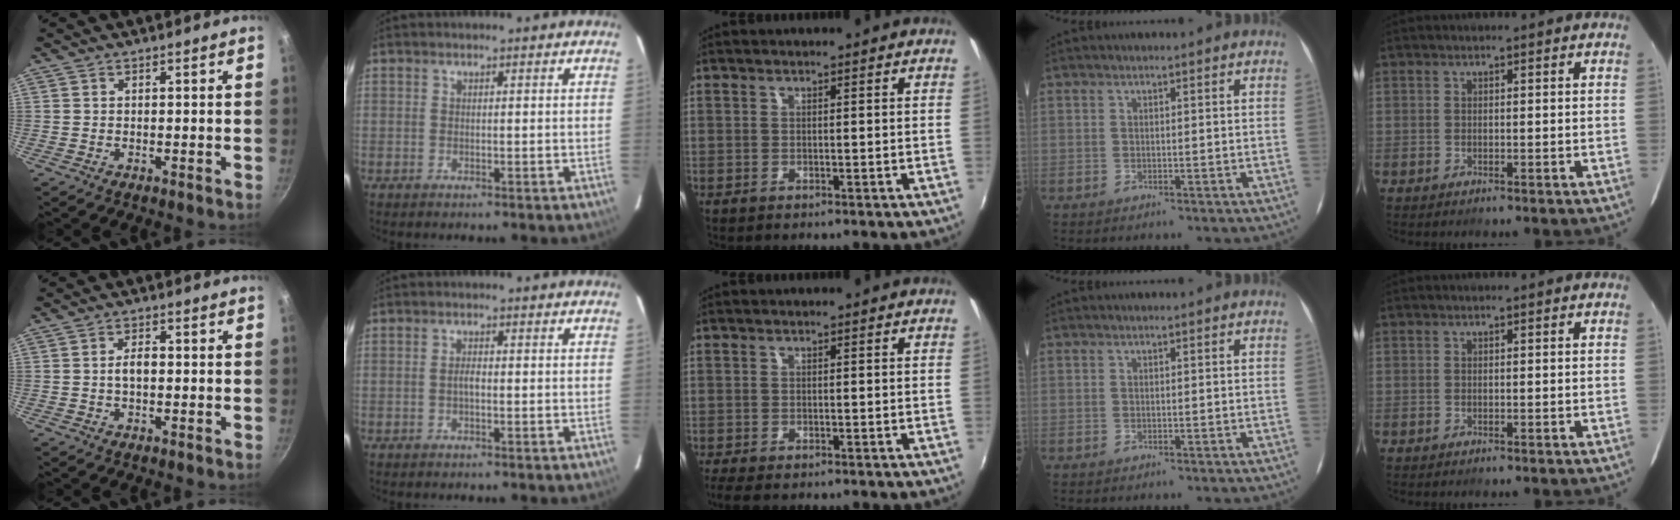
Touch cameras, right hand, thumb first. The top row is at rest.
{"thumb": {"total": 3.1, "force": [-0.2, 1.7, 2.6], "torque": [-0.039, 0.012, -0.005]}, "index": {"total": 1.4, "force": [-0.4, 0.5, 1.3], "torque": [-0.026, 0.004, -0.009]}, "middle": {"total": 3.1, "force": [-2.3, 1.0, 1.9], "torque": [-0.040, -0.017, -0.038]}}